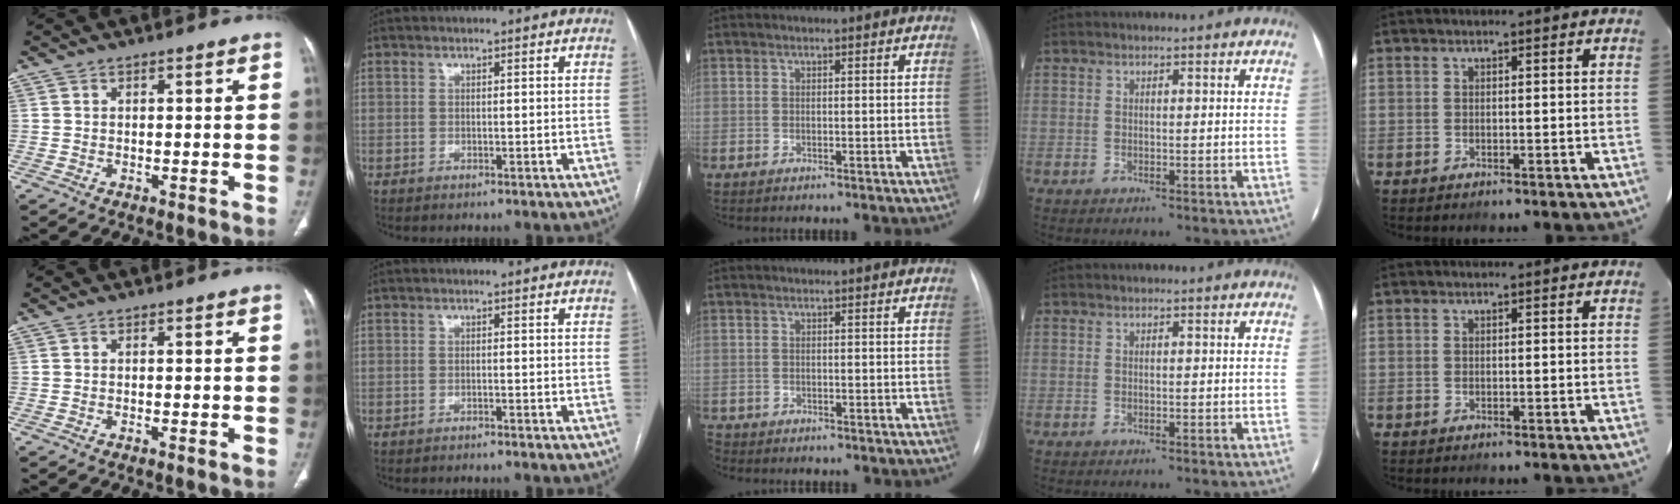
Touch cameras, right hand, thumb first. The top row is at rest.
{"thumb": {"total": 0.7, "force": [-0.5, 0.0, 0.5], "torque": [-0.011, -0.001, -0.005]}, "index": {"total": 0.6, "force": [-0.6, 0.0, 0.2], "torque": [-0.007, -0.001, -0.010]}, "middle": {"total": 2.9, "force": [-2.5, 1.4, 0.6], "torque": [-0.012, -0.004, -0.036]}}